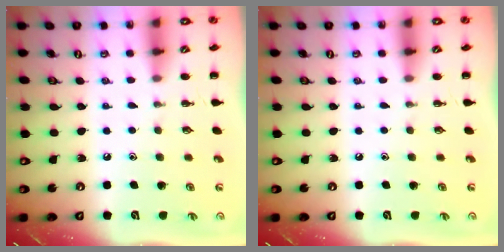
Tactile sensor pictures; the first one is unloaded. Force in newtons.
{"total": 0.0}